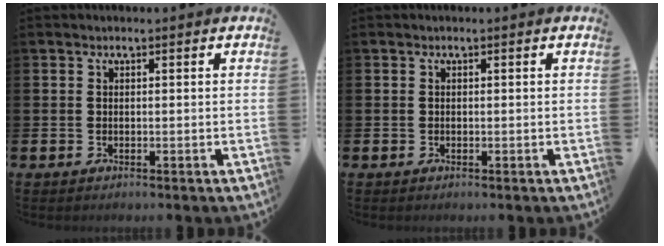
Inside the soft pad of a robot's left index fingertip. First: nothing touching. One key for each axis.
{"total": 0.0}